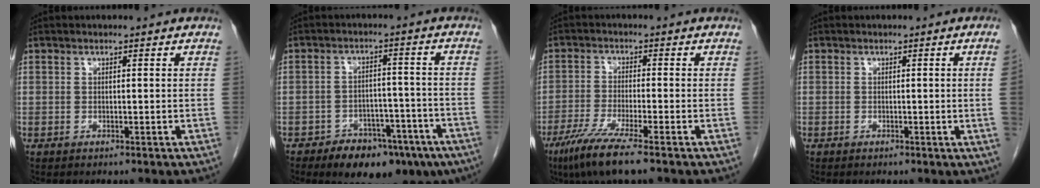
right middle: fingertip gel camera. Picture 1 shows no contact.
{"total": 13.0, "force": [-8.8, 6.3, 7.2], "torque": [-0.078, 0.018, -0.125]}
{"total": 8.0, "force": [-5.3, 0.0, 5.9], "torque": [-0.112, -0.023, -0.096]}
{"total": 2.2, "force": [-0.3, -1.0, 1.9], "torque": [-0.023, -0.002, -0.003]}